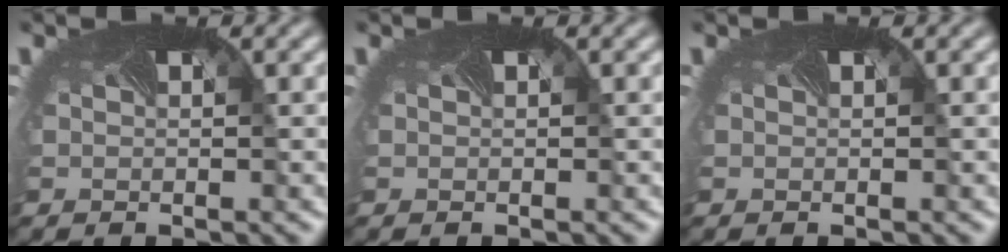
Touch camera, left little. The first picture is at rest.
{"total": 0.0}
{"total": 0.0}